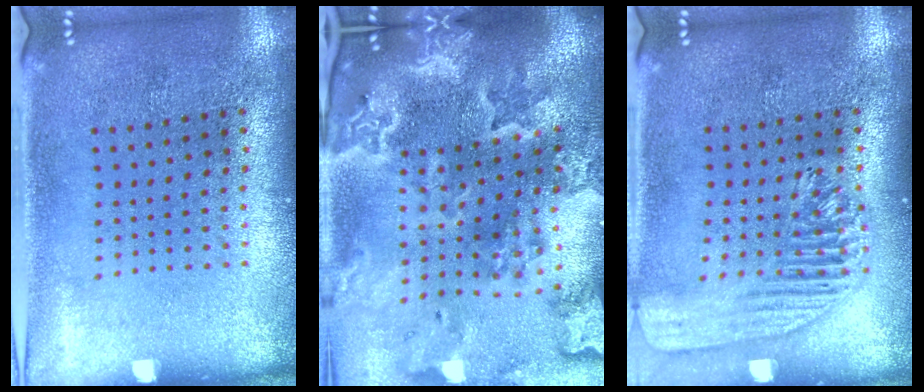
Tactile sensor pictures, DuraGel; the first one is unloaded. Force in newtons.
{"total": 4.5, "press": 3.7, "slide": 2.7}
{"total": 1.7, "press": 1.5, "slide": 0.7}